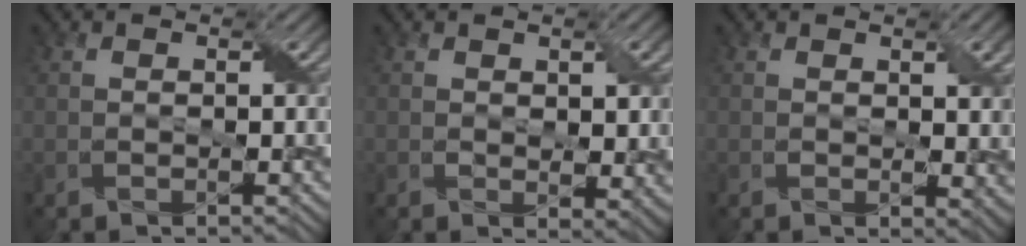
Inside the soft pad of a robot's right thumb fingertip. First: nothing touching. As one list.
[{"total": 3.5, "force": [1.3, 1.9, 2.7], "torque": [-0.045, -0.006, 0.027]}, {"total": 3.0, "force": [1.1, 1.1, 2.6], "torque": [-0.038, -0.002, 0.021]}]